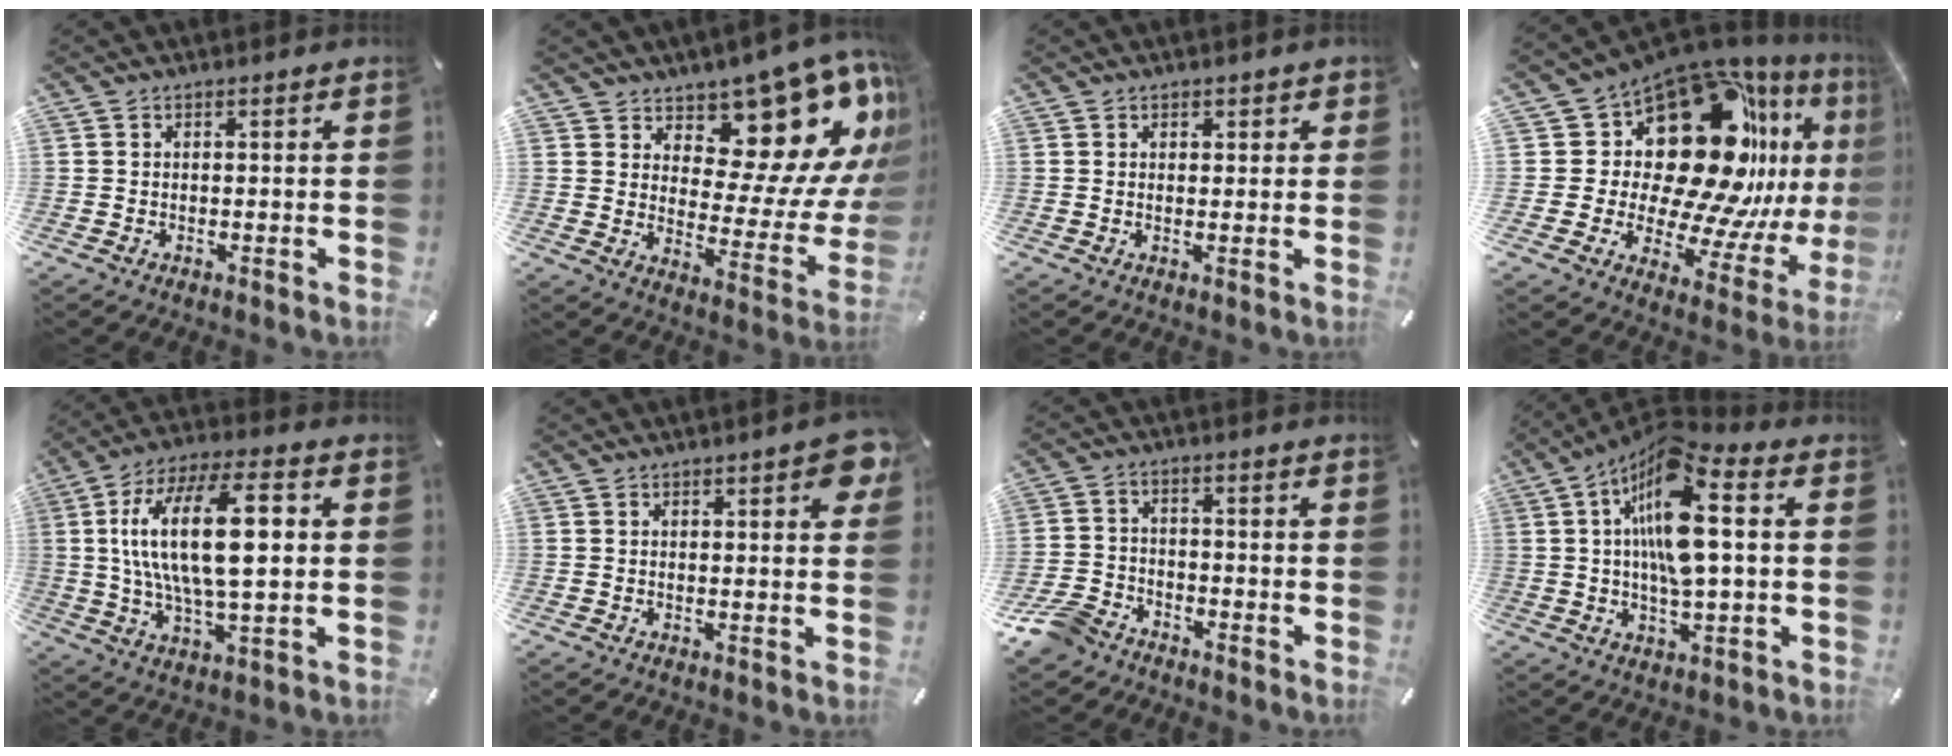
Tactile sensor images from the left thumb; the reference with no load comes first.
{"total": 14.7, "force": [9.7, 8.3, 7.2], "torque": [-0.071, -0.112, 0.159]}
{"total": 1.2, "force": [0.7, 1.0, 0.2], "torque": [0.003, 0.001, 0.009]}
{"total": 27.0, "force": [9.3, 16.6, 19.1], "torque": [-0.288, -0.108, 0.182]}
{"total": 21.0, "force": [3.2, 8.4, 19.0], "torque": [-0.368, -0.001, 0.042]}
{"total": 4.7, "force": [2.4, 1.6, 3.7], "torque": [-0.045, -0.010, 0.036]}
{"total": 7.9, "force": [-6.1, 4.2, 2.7], "torque": [-0.066, 0.026, -0.121]}
{"total": 16.8, "force": [3.2, 6.2, 15.3], "torque": [-0.299, -0.001, 0.051]}